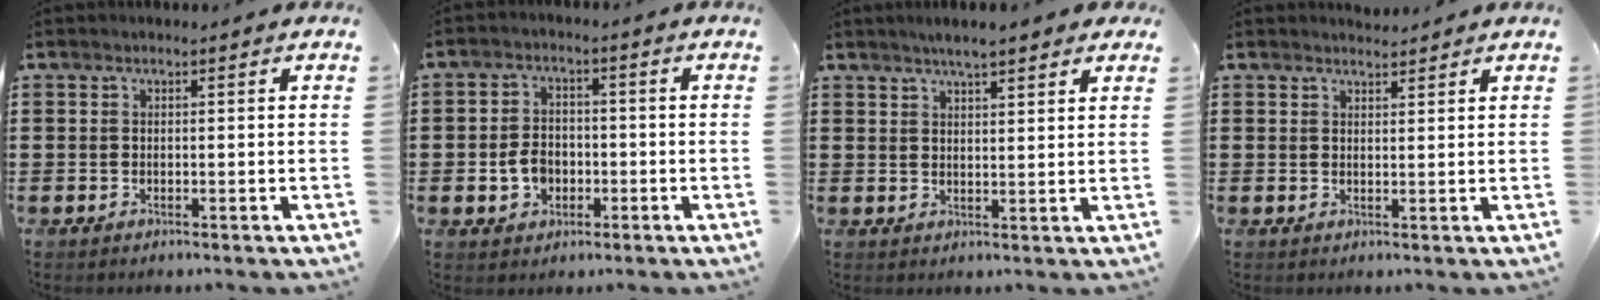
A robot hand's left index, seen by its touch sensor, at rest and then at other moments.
{"total": 4.3, "force": [-1.2, 3.3, 2.5], "torque": [-0.059, 0.002, -0.026]}
{"total": 3.7, "force": [3.1, 0.5, 2.0], "torque": [-0.046, 0.002, 0.055]}
{"total": 1.8, "force": [1.8, 0.1, 0.1], "torque": [-0.007, 0.000, 0.035]}